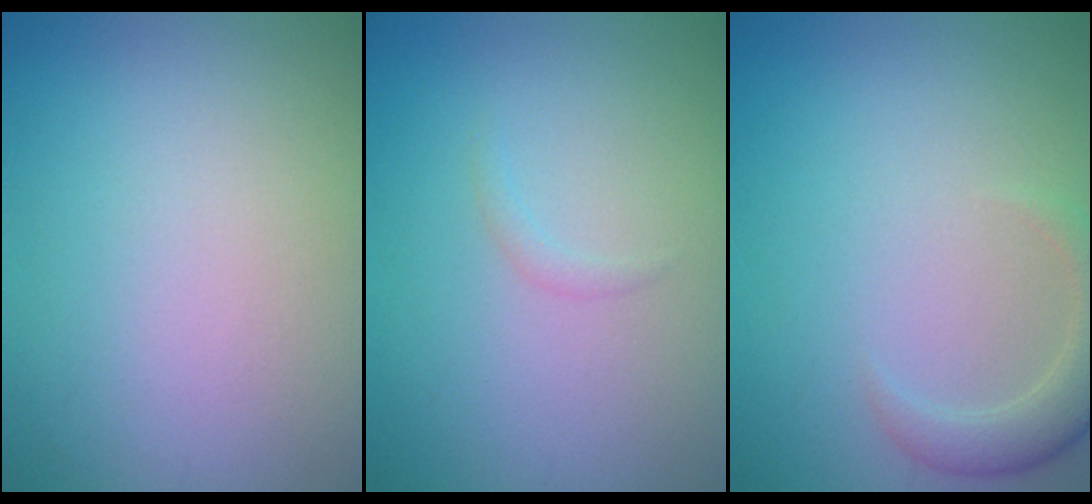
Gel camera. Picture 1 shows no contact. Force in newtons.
{"total": 0.7, "press": 0.6, "slide": 0.1}
{"total": 2.9, "press": 2.8, "slide": 0.3}